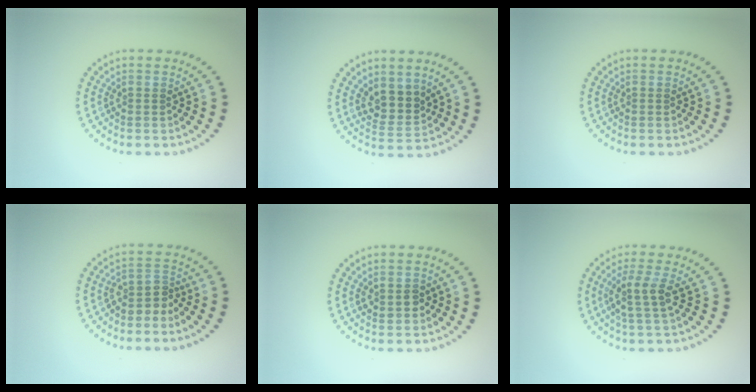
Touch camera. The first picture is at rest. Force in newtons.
{"total": 2.9, "press": 2.4, "slide": 1.6}
{"total": 0.0}
{"total": 2.1, "press": 1.5, "slide": 1.5}
{"total": 1.3, "press": 1.2, "slide": 0.3}
{"total": 2.5, "press": 1.9, "slide": 1.7}